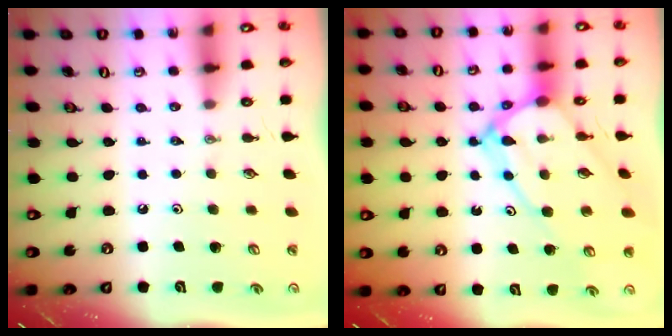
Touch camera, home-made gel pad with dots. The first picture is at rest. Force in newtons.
{"total": 14.1, "press": 14.0, "slide": 1.3}